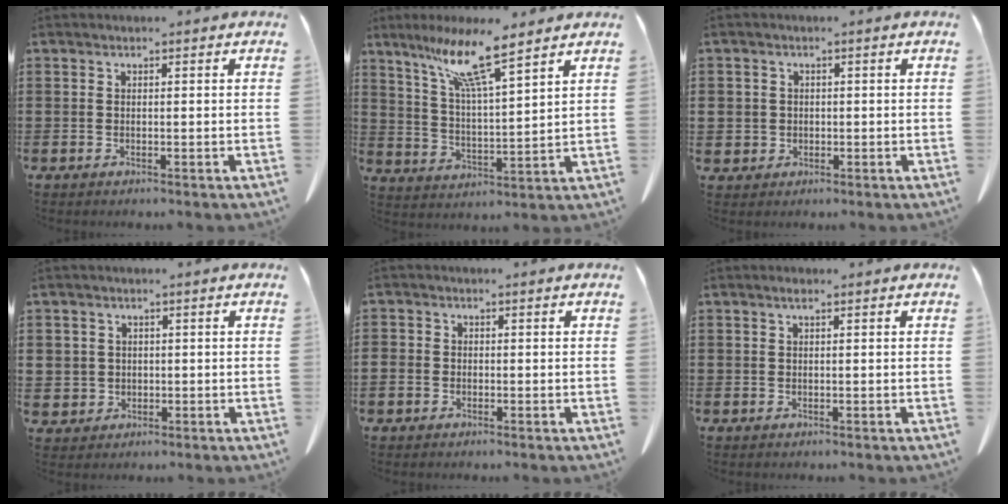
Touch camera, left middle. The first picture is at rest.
{"total": 11.1, "force": [8.2, 1.1, 7.4], "torque": [-0.166, -0.026, 0.140]}
{"total": 1.9, "force": [-0.1, 1.9, 0.1], "torque": [-0.012, 0.008, -0.005]}
{"total": 2.5, "force": [0.2, 2.5, 0.1], "torque": [-0.017, 0.009, 0.000]}
{"total": 1.3, "force": [-0.5, 1.1, 0.3], "torque": [-0.009, 0.004, -0.010]}
{"total": 0.5, "force": [0.2, 0.3, 0.4], "torque": [-0.009, 0.004, 0.004]}